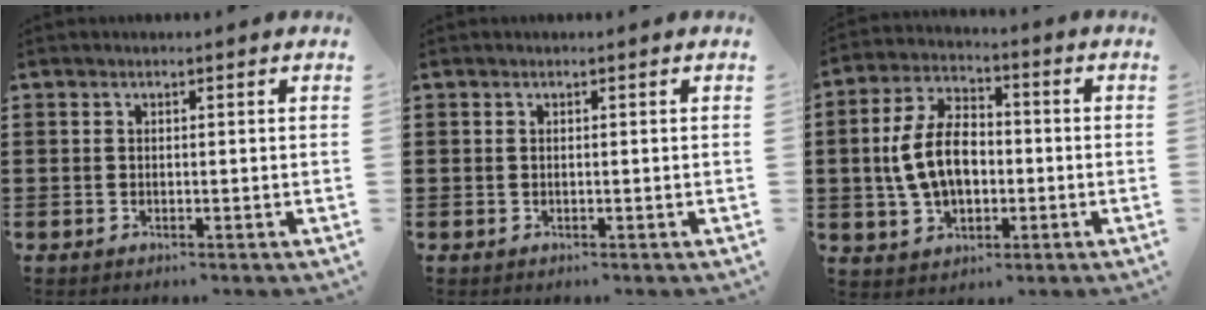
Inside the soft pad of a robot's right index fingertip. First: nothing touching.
{"total": 0.0}
{"total": 9.6, "force": [-0.7, 6.0, 7.5], "torque": [-0.174, 0.011, -0.019]}